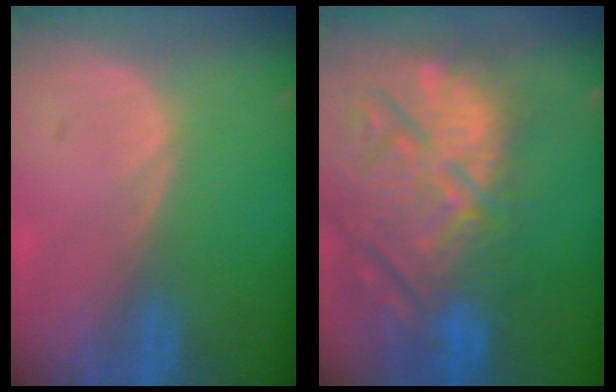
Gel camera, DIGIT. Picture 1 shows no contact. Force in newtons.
{"total": 15.1, "press": 12.9, "slide": 7.8}